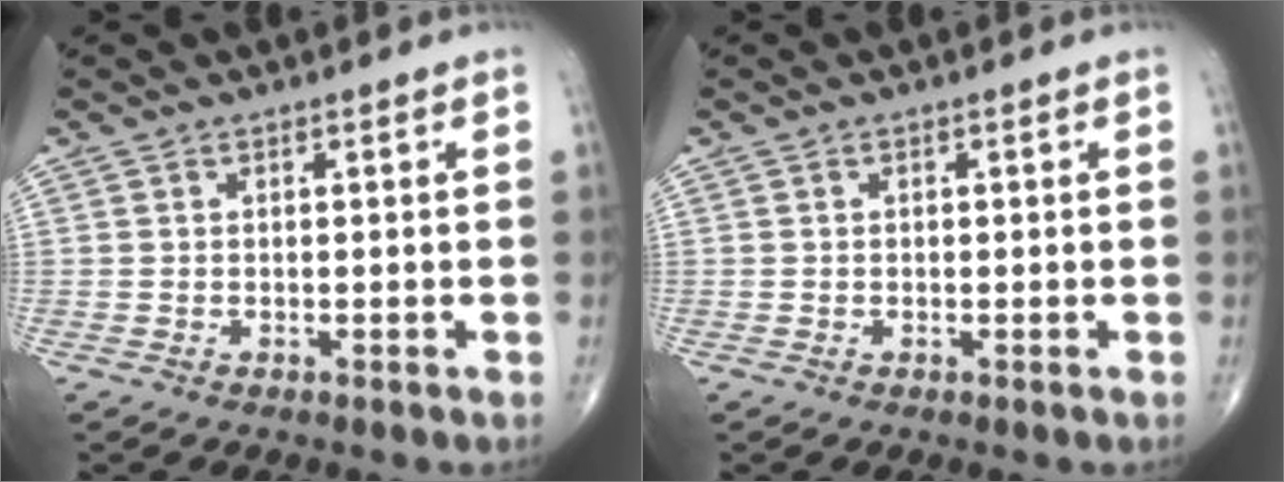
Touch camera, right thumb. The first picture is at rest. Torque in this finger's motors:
{"motor_torque": [-0.16, -0.13, 0.02, 0.08, 0.03]}